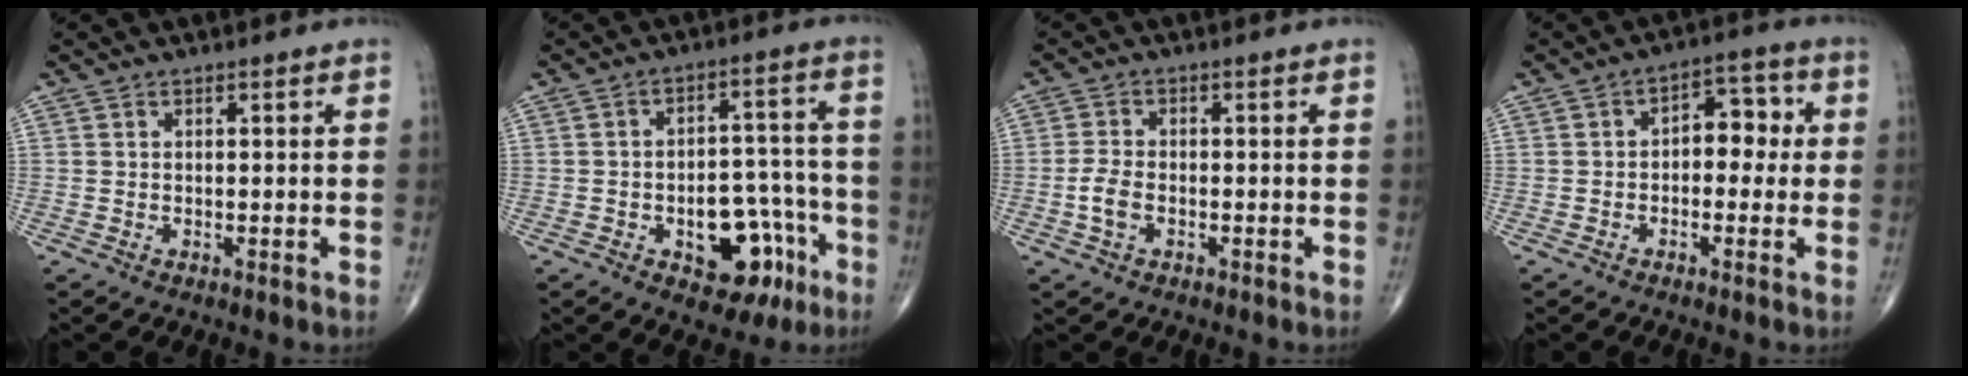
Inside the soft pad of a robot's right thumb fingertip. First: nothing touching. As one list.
[{"total": 13.1, "force": [-5.6, 7.7, 8.9], "torque": [-0.079, 0.053, -0.068]}, {"total": 3.7, "force": [-1.1, 2.1, 2.8], "torque": [-0.063, 0.008, -0.023]}, {"total": 6.7, "force": [0.1, 4.3, 5.1], "torque": [-0.034, 0.027, -0.009]}]